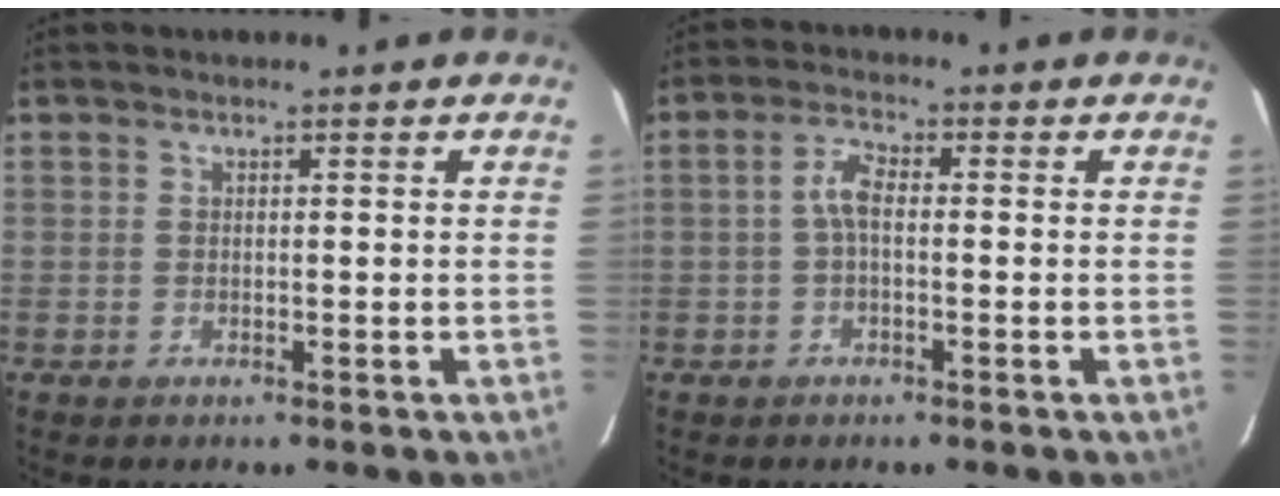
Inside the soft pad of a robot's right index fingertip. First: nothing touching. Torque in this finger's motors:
{"motor_torque": [0.68, -0.07, 0.40, 0.09]}